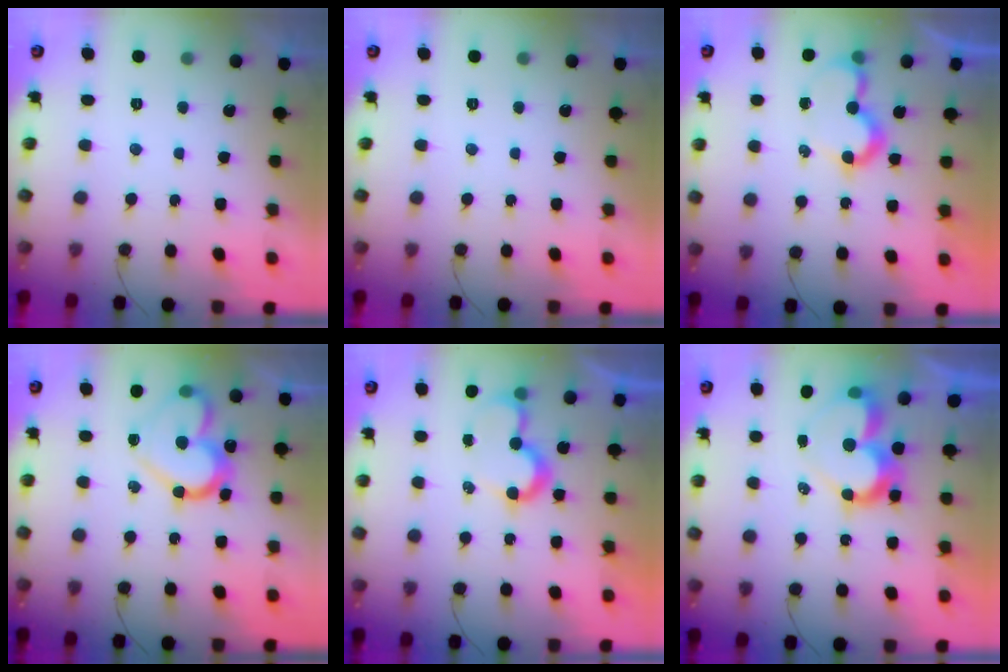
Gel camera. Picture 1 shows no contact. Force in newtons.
{"total": 0.0}
{"total": 7.8, "press": 7.8, "slide": 0.7}
{"total": 17.1, "press": 17.1, "slide": 1.5}
{"total": 7.8, "press": 7.8, "slide": 0.1}
{"total": 12.3, "press": 12.2, "slide": 1.1}